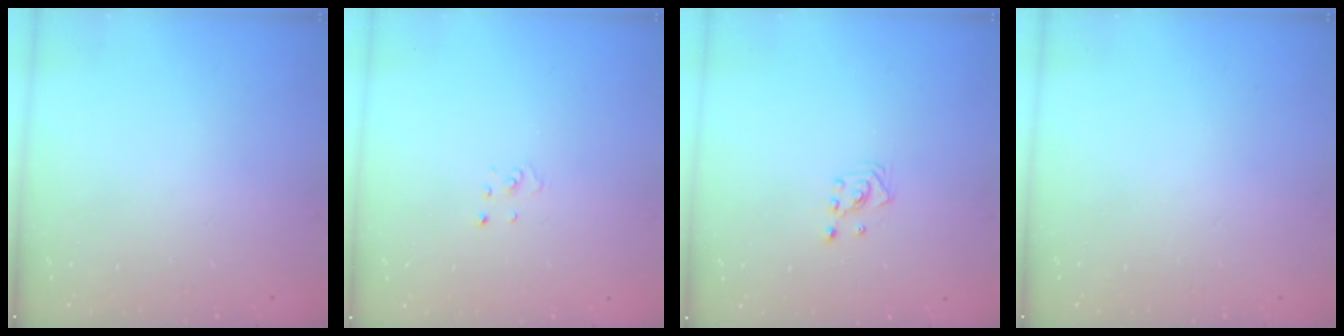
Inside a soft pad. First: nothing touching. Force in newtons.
{"total": 1.1, "press": 1.1, "slide": 0.1}
{"total": 2.8, "press": 2.8, "slide": 0.3}
{"total": 0.0}